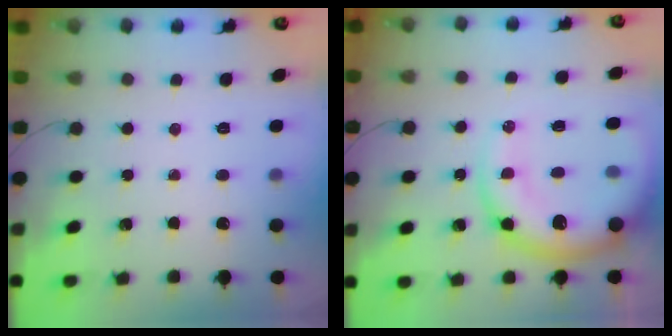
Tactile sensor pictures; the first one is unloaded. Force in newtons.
{"total": 16.3, "press": 15.6, "slide": 4.7}